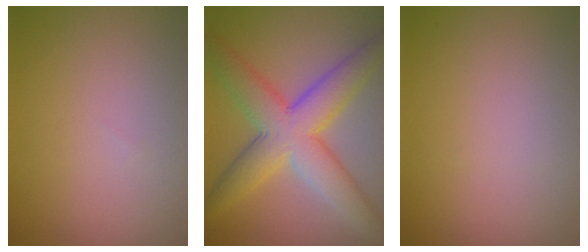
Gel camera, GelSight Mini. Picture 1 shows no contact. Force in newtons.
{"total": 8.0, "press": 8.0, "slide": 0.2}
{"total": 0.0}